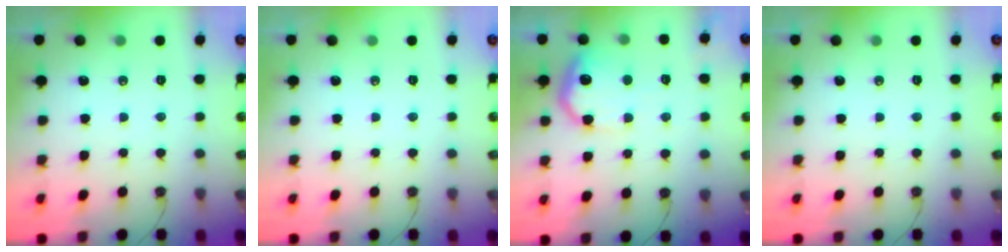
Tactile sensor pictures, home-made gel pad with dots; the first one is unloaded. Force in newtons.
{"total": 0.0}
{"total": 12.1, "press": 12.1, "slide": 0.3}
{"total": 0.0}